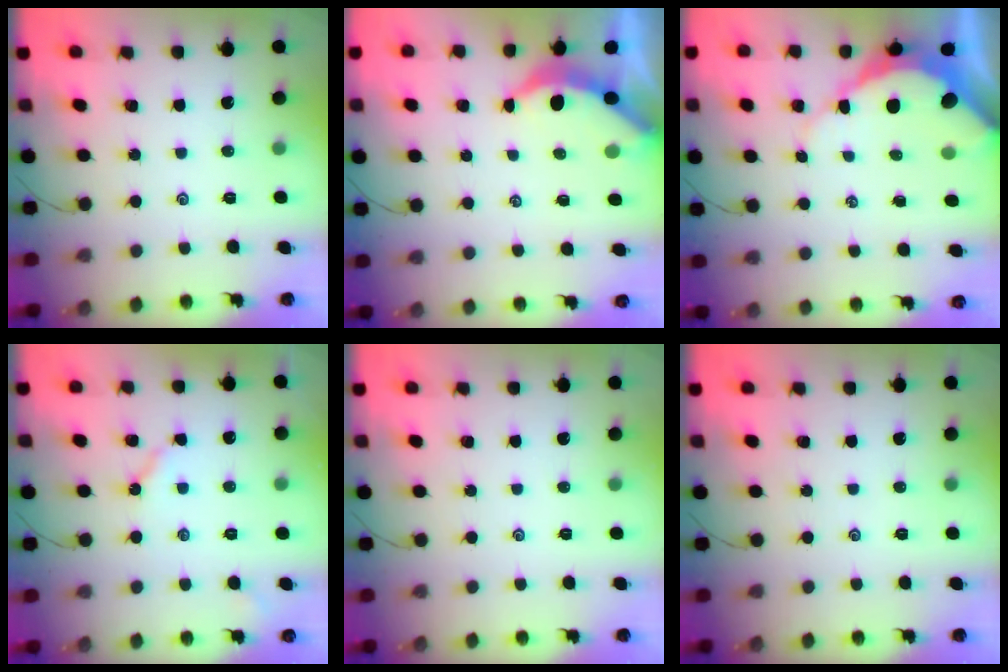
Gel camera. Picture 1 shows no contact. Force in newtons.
{"total": 3.6, "press": 3.6, "slide": 0.4}
{"total": 9.6, "press": 9.5, "slide": 0.9}
{"total": 3.7, "press": 3.6, "slide": 0.6}
{"total": 0.0}
{"total": 0.0}